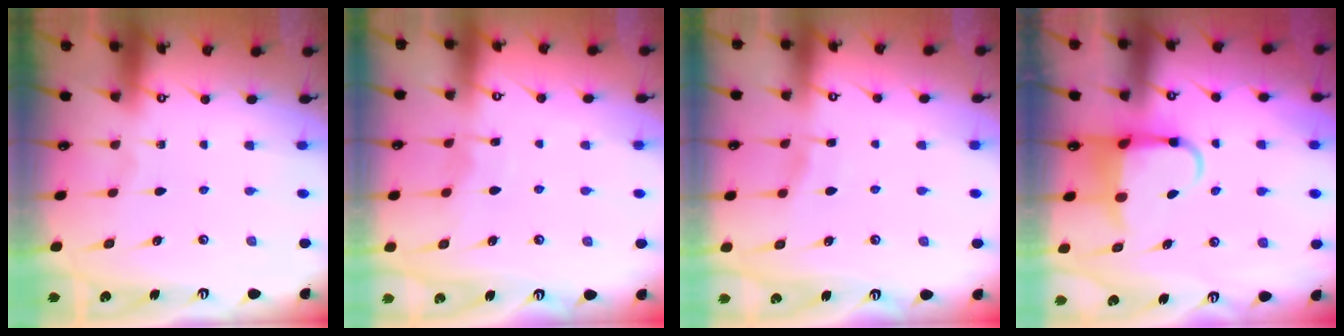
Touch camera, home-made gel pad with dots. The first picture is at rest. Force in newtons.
{"total": 5.7, "press": 5.7, "slide": 0.4}
{"total": 3.5, "press": 3.5, "slide": 0.4}
{"total": 5.9, "press": 5.8, "slide": 1.0}